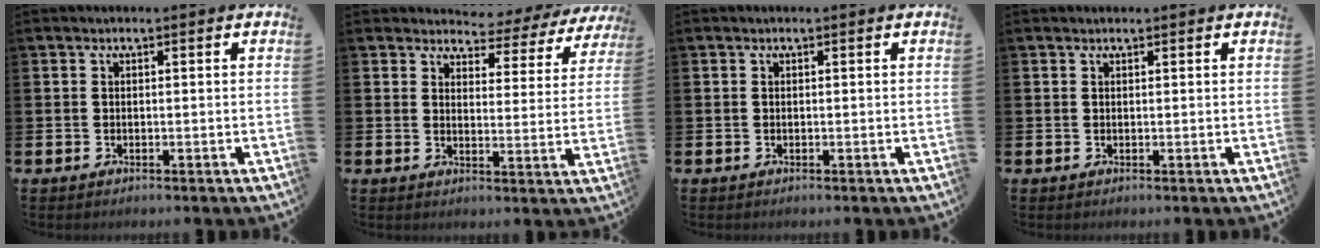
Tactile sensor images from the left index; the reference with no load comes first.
{"total": 3.5, "force": [3.2, 1.4, 0.2], "torque": [-0.009, -0.037, 0.046]}
{"total": 0.0}
{"total": 0.5, "force": [0.5, 0.2, 0.0], "torque": [0.014, -0.005, 0.006]}